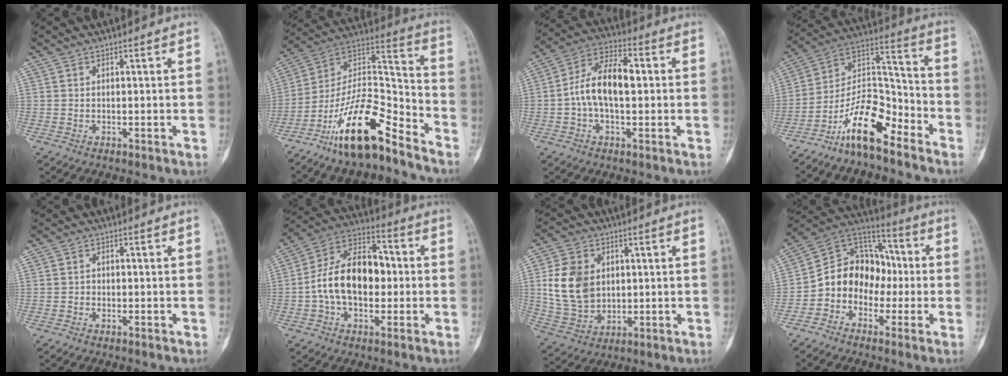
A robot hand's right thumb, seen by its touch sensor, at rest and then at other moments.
{"total": 18.9, "force": [-12.9, 6.3, 12.3], "torque": [-0.197, 0.103, -0.229]}
{"total": 11.6, "force": [0.0, 6.2, 9.8], "torque": [-0.180, 0.033, -0.006]}
{"total": 13.8, "force": [-9.5, 5.0, 8.6], "torque": [-0.143, 0.093, -0.181]}
{"total": 0.9, "force": [-0.2, 0.8, 0.2], "torque": [0.002, 0.004, -0.006]}
{"total": 16.0, "force": [-0.8, 10.2, 12.3], "torque": [-0.193, 0.041, -0.022]}
{"total": 12.6, "force": [2.2, 9.6, 7.8], "torque": [-0.129, -0.007, 0.052]}
{"total": 13.3, "force": [-2.6, 11.0, 7.1], "torque": [-0.079, 0.062, -0.058]}